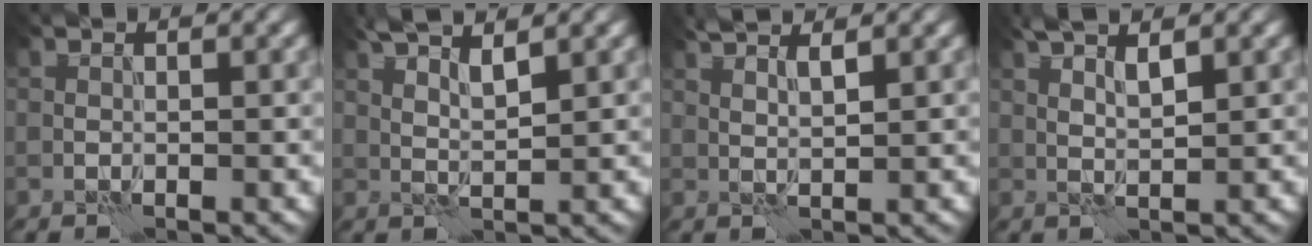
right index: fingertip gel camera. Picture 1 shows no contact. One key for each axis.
{"total": 3.5, "fx": 2.3, "fy": 0.7, "fz": 2.6, "tx": -0.053, "ty": 0.004, "tz": 0.043}
{"total": 2.7, "fx": 1.9, "fy": 0.5, "fz": 1.9, "tx": -0.032, "ty": 0.001, "tz": 0.029}
{"total": 2.8, "fx": 1.7, "fy": 0.6, "fz": 2.2, "tx": -0.042, "ty": -0.001, "tz": 0.034}